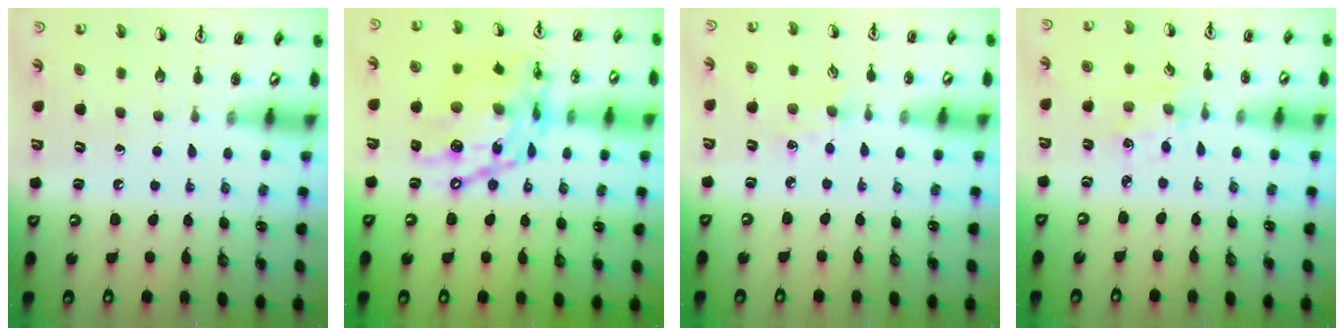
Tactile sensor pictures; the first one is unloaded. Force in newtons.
{"total": 20.0, "press": 19.9, "slide": 1.8}
{"total": 2.6, "press": 2.5, "slide": 0.5}
{"total": 1.6, "press": 1.5, "slide": 0.3}